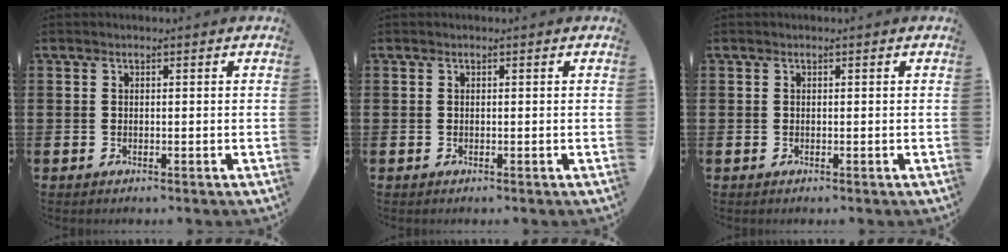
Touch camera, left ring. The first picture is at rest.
{"total": 0.0}
{"total": 0.0}